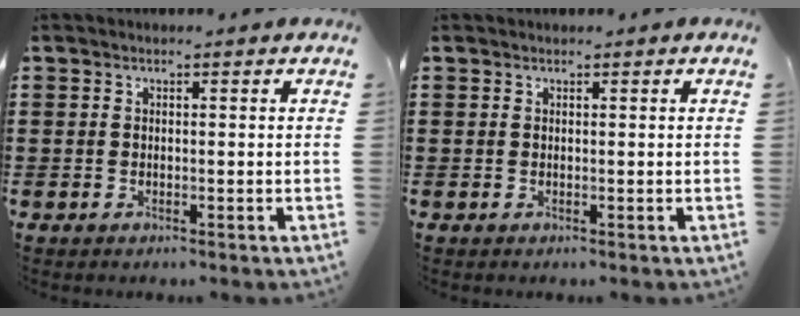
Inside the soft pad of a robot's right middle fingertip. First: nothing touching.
{"total": 0.5, "force": [0.5, 0.1, 0.0], "torque": [0.006, -0.006, 0.009]}